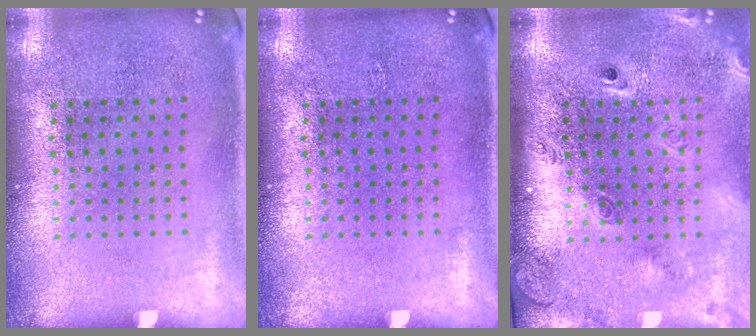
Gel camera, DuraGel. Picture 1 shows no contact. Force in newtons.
{"total": 0.0}
{"total": 2.7, "press": 1.8, "slide": 1.9}